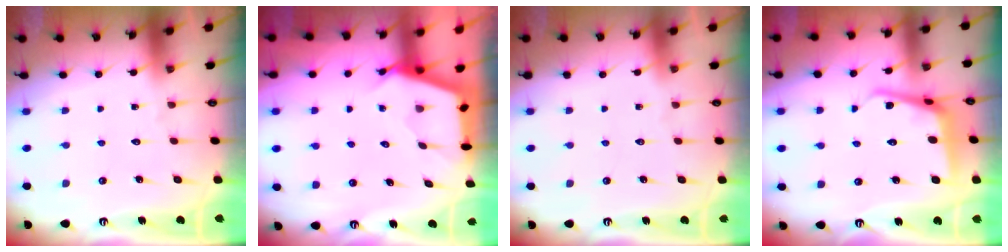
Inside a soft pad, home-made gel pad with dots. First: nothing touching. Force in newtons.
{"total": 2.6, "press": 2.6, "slide": 0.3}
{"total": 0.0}
{"total": 10.1, "press": 10.1, "slide": 1.0}